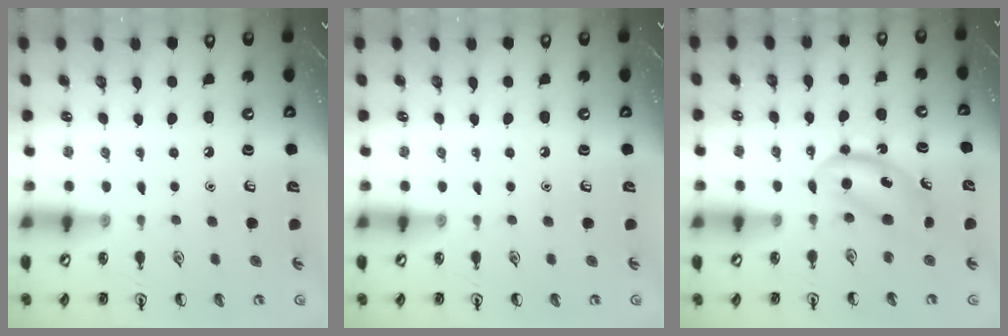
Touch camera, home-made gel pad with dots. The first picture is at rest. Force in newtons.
{"total": 0.0}
{"total": 5.5, "press": 5.4, "slide": 1.1}